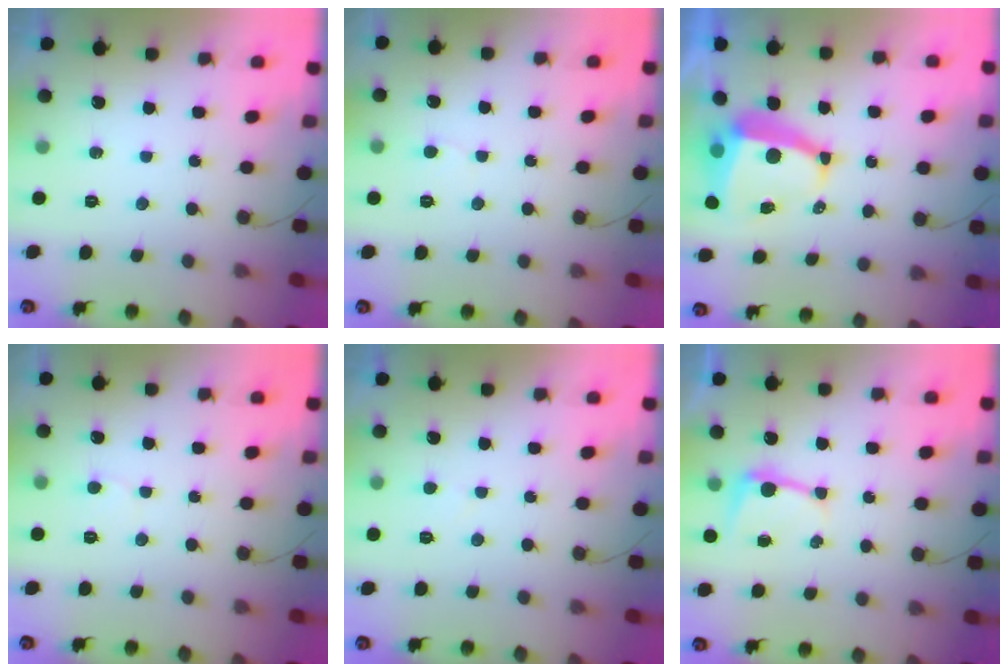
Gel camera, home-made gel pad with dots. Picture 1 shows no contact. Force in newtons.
{"total": 5.4, "press": 5.4, "slide": 0.5}
{"total": 8.7, "press": 8.6, "slide": 1.2}
{"total": 5.1, "press": 5.0, "slide": 0.6}
{"total": 3.0, "press": 3.0, "slide": 0.3}
{"total": 5.2, "press": 5.2, "slide": 0.7}